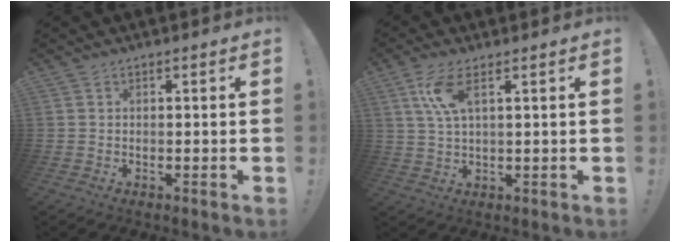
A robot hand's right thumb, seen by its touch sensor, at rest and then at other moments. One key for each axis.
{"total": 7.1, "fx": 2.9, "fy": 2.0, "fz": 6.2, "tx": -0.113, "ty": -0.003, "tz": 0.051}